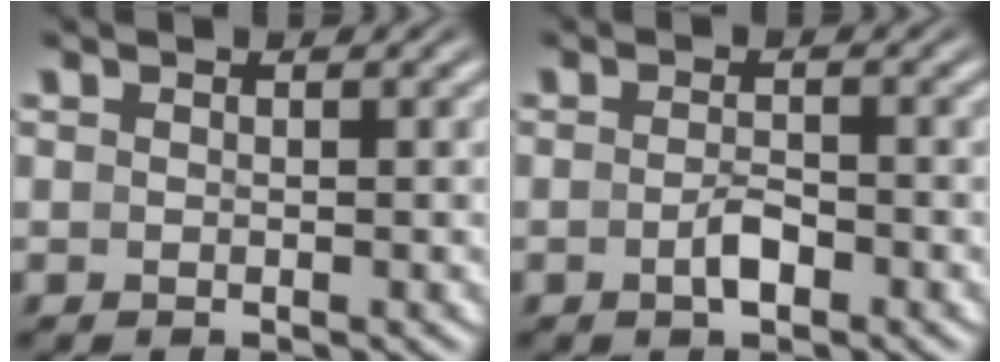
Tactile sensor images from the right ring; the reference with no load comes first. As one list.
[{"total": 1.7, "force": [-1.1, 0.2, 1.3], "torque": [-0.019, 0.000, -0.019]}]